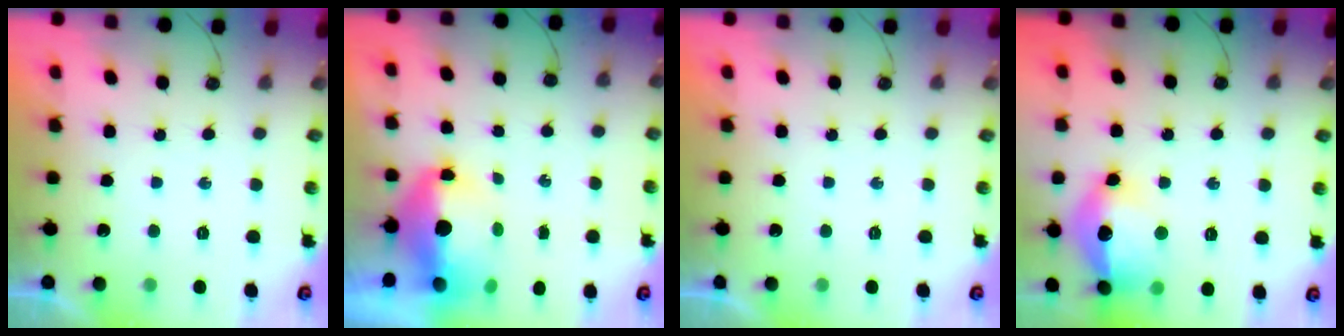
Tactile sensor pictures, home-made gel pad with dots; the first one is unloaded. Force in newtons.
{"total": 9.9, "press": 9.9, "slide": 1.1}
{"total": 0.0}
{"total": 17.5, "press": 17.4, "slide": 1.5}